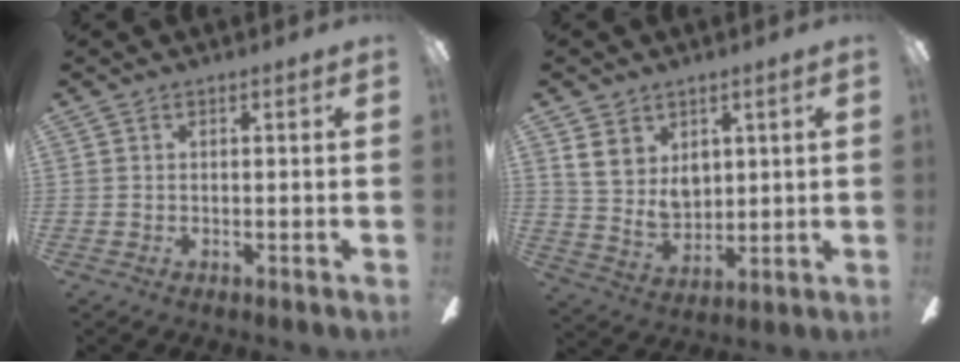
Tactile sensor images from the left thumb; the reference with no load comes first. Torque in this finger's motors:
{"motor_torque": [0.81, 0.95, 0.96, -0.40, 0.03]}